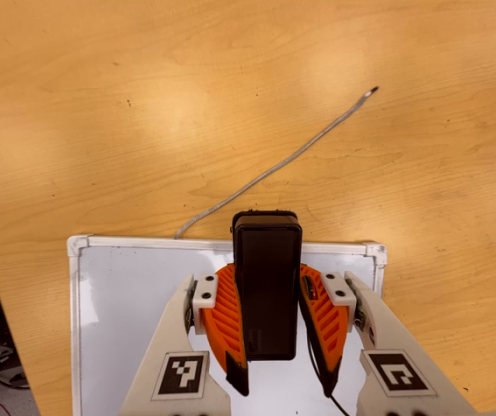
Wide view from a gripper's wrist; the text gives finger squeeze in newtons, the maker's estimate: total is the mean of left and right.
{"total": 6.7, "left": 6.0, "right": 7.3}